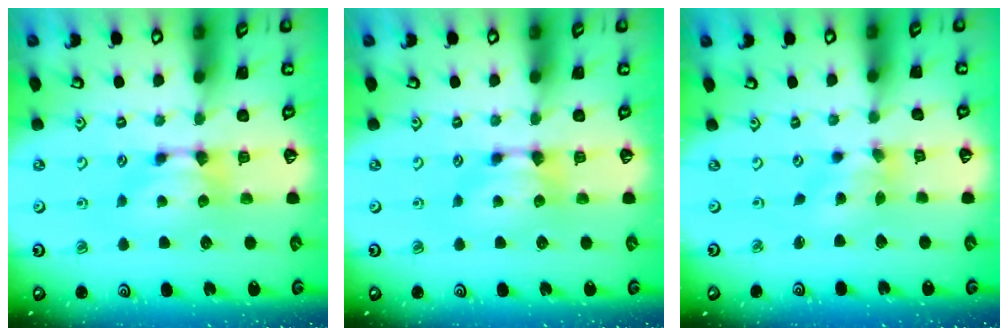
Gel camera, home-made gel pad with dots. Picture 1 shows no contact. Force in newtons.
{"total": 0.0}
{"total": 1.8, "press": 1.3, "slide": 1.2}